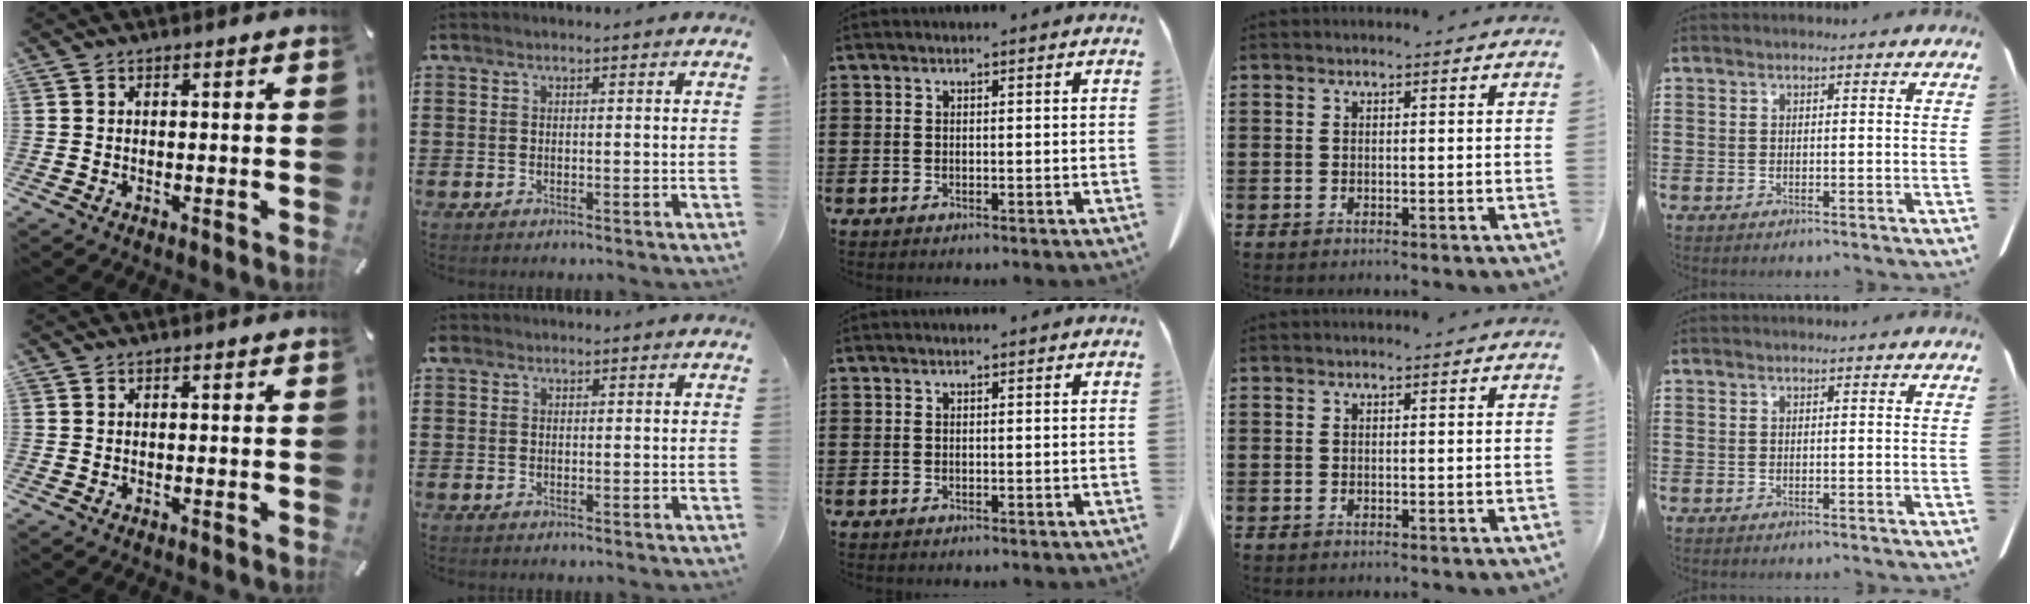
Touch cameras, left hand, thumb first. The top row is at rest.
{"index": {"total": 0.7, "force": [0.3, 0.5, 0.2], "torque": [-0.005, 0.006, 0.006]}}